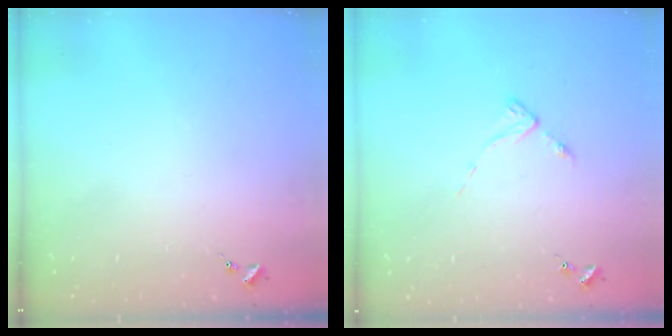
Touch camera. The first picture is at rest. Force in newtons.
{"total": 2.7, "press": 2.7, "slide": 0.4}